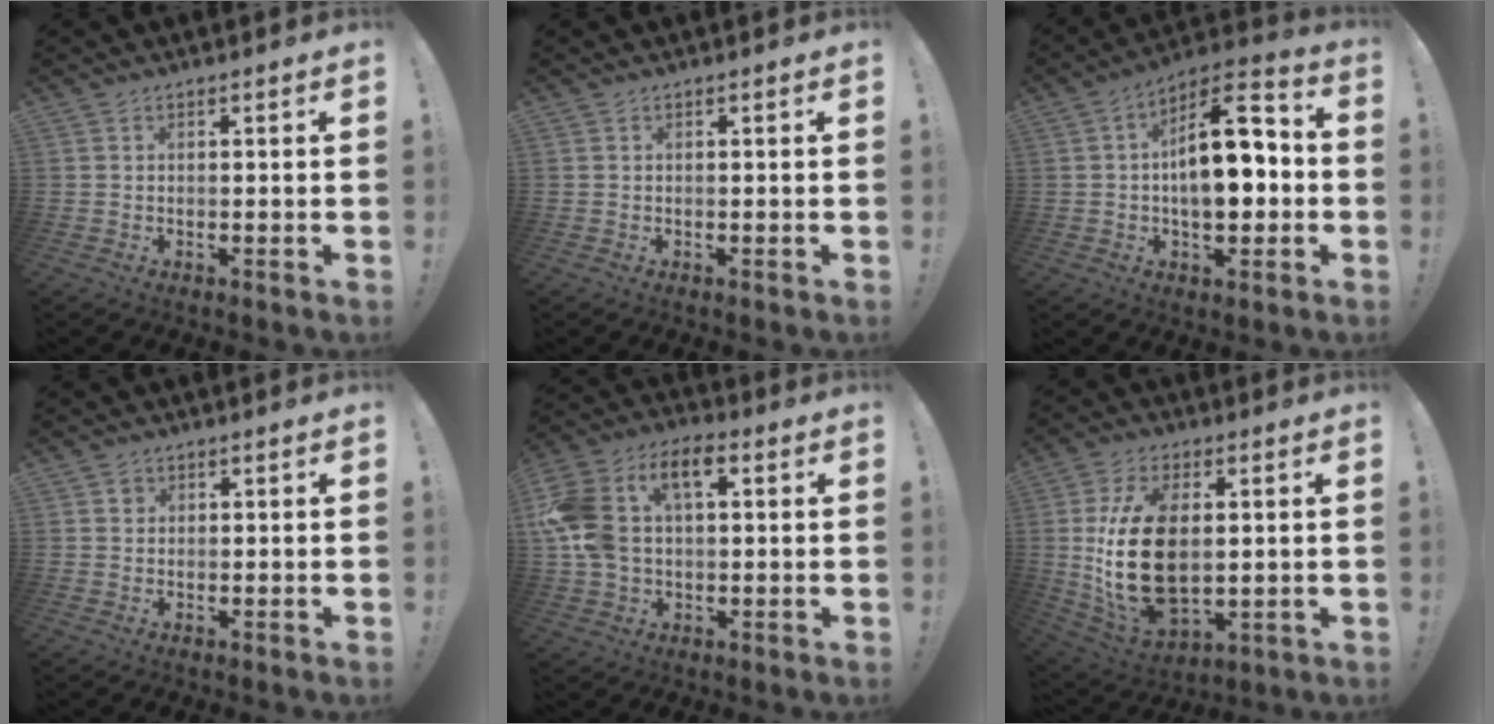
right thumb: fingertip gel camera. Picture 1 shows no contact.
{"total": 0.0}
{"total": 16.5, "force": [-0.8, 8.6, 14.0], "torque": [-0.205, 0.014, -0.014]}
{"total": 1.5, "force": [0.5, 1.4, 0.3], "torque": [0.000, 0.000, 0.009]}
{"total": 16.7, "force": [4.1, 10.7, 12.1], "torque": [-0.242, -0.005, 0.067]}
{"total": 21.8, "force": [1.8, 13.1, 17.3], "torque": [-0.334, -0.012, 0.042]}